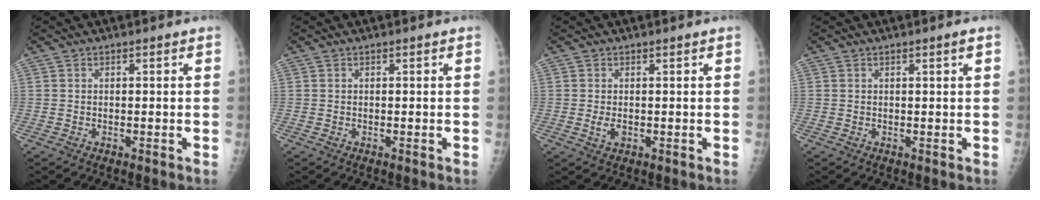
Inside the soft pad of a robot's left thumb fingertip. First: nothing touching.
{"total": 0.0}
{"total": 1.8, "force": [-0.1, 1.1, 1.5], "torque": [-0.031, -0.004, 0.002]}
{"total": 0.9, "force": [0.4, -0.2, 0.8], "torque": [-0.015, -0.002, 0.008]}